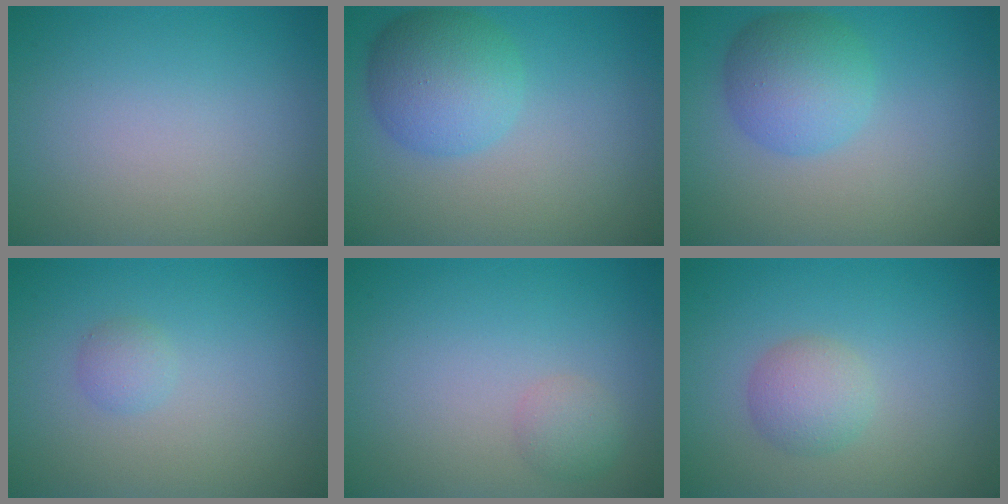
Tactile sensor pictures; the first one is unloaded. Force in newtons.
{"total": 5.2, "press": 5.2, "slide": 0.2}
{"total": 4.6, "press": 4.6, "slide": 0.2}
{"total": 1.1, "press": 1.1, "slide": 0.0}
{"total": 1.5, "press": 1.5, "slide": 0.0}
{"total": 2.5, "press": 2.4, "slide": 0.2}